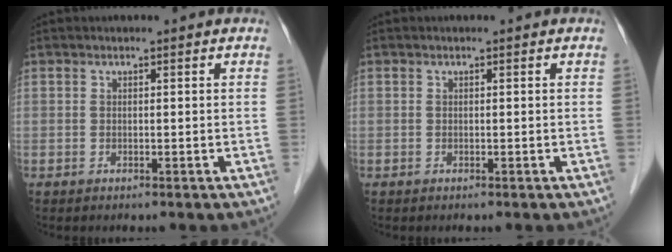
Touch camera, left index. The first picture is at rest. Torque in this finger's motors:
{"motor_torque": [-0.02, -0.03, 0.00, -0.05]}